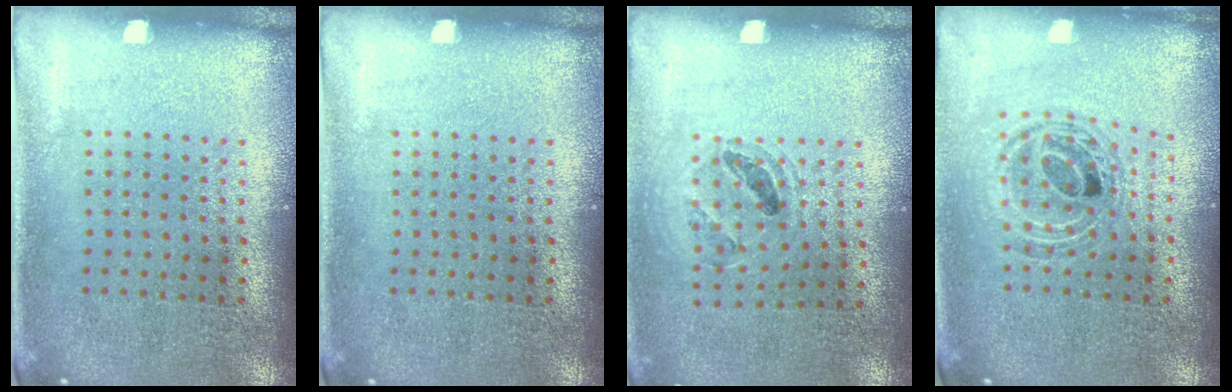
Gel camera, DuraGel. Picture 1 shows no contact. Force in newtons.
{"total": 0.0}
{"total": 0.9, "press": 0.9, "slide": 0.1}
{"total": 0.8, "press": 0.8, "slide": 0.1}